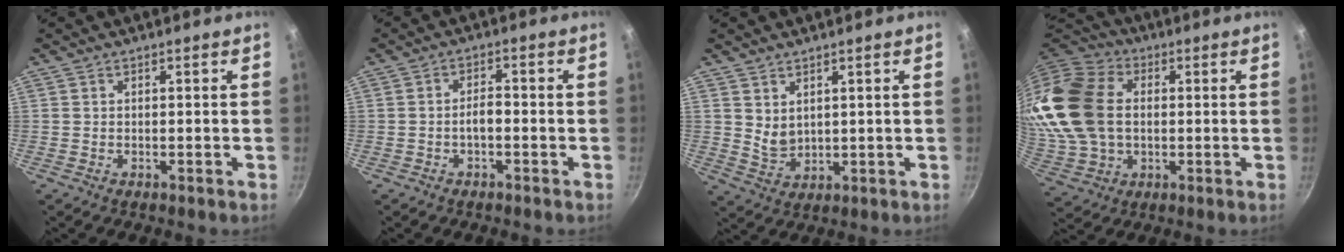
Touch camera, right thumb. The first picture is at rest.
{"total": 2.8, "force": [-1.1, 1.3, 2.2], "torque": [-0.029, 0.020, -0.020]}
{"total": 4.0, "force": [2.1, 2.5, 2.2], "torque": [-0.033, -0.020, 0.050]}
{"total": 20.8, "force": [1.9, 15.2, 14.1], "torque": [-0.272, 0.019, 0.041]}